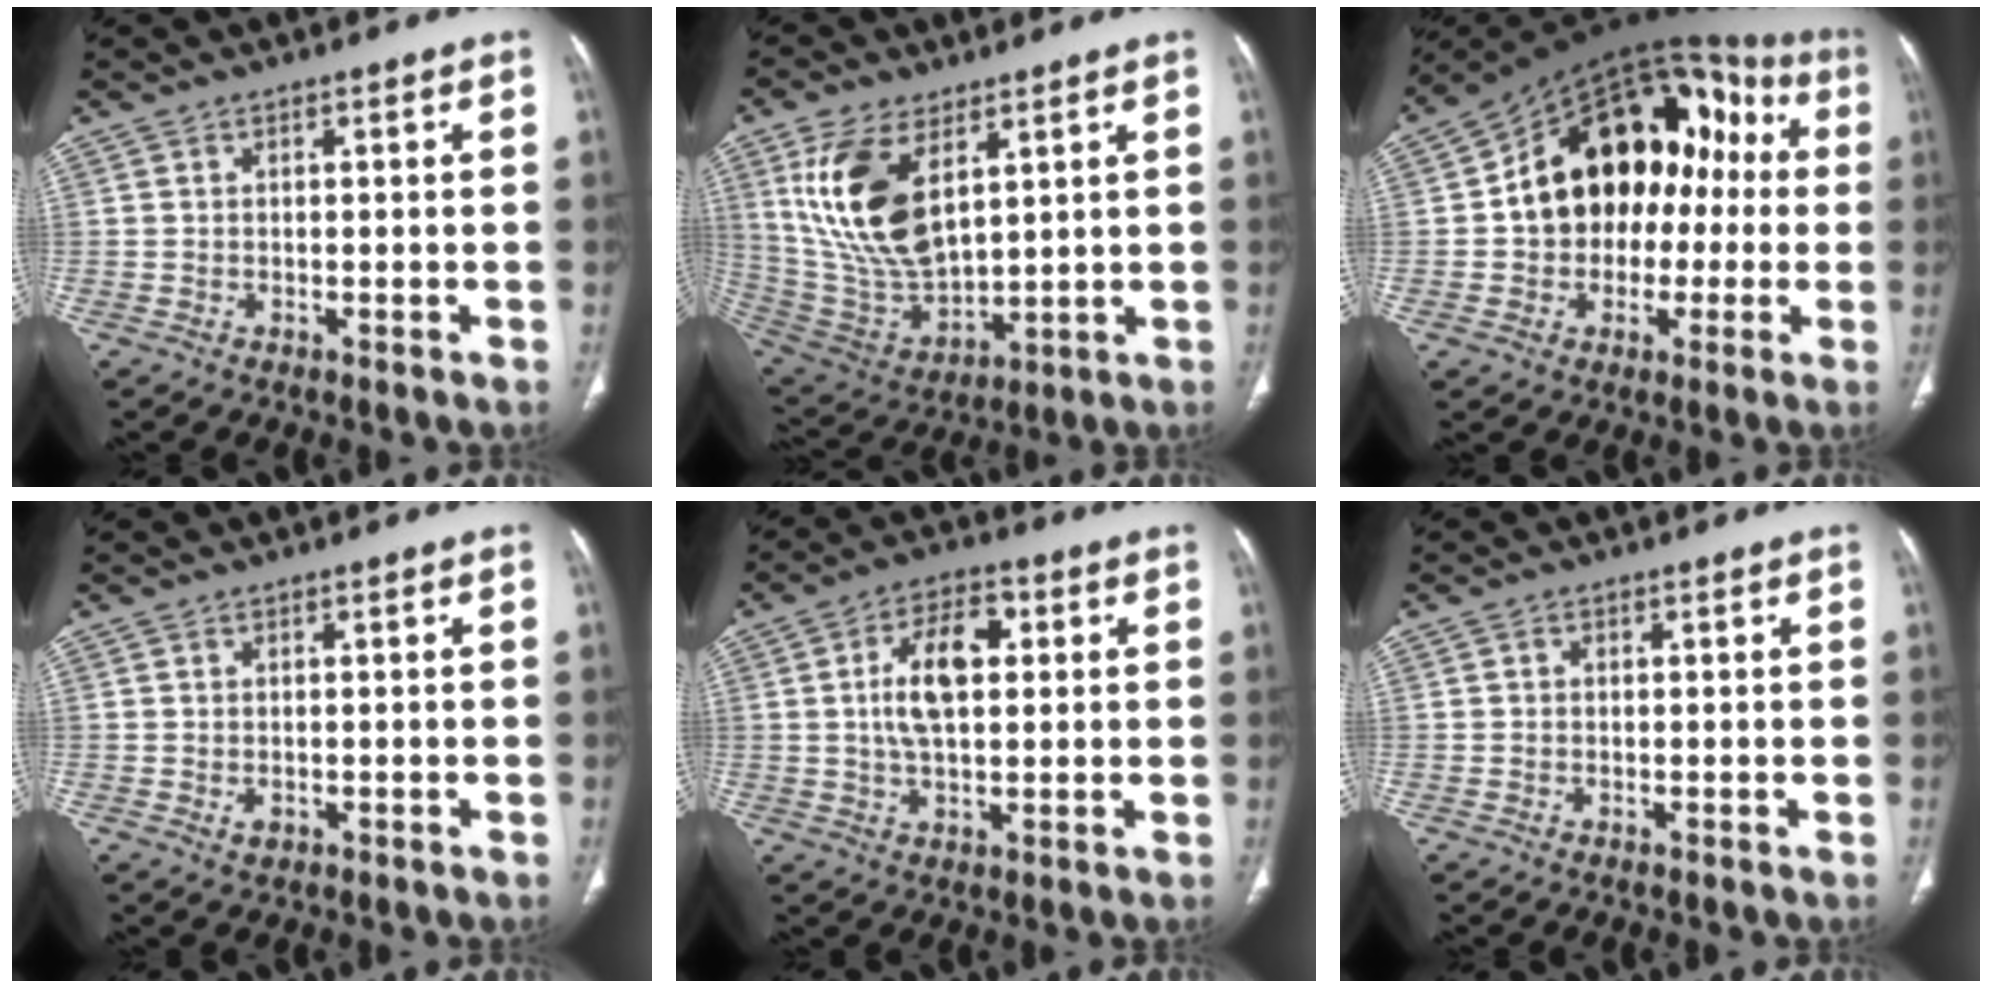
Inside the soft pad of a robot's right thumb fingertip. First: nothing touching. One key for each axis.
{"total": 17.5, "fx": 6.6, "fy": 9.1, "fz": 13.4, "tx": -0.253, "ty": -0.028, "tz": 0.145}
{"total": 22.6, "fx": 0.3, "fy": 15.8, "fz": 16.2, "tx": -0.198, "ty": 0.058, "tz": 0.005}
{"total": 1.5, "fx": -0.3, "fy": 1.1, "fz": 1.0, "tx": -0.012, "ty": -0.001, "tz": 0.001}
{"total": 10.6, "fx": 1.8, "fy": 5.6, "fz": 8.9, "tx": -0.150, "ty": 0.010, "tz": 0.029}
{"total": 0.6, "fx": 0.0, "fy": 0.5, "fz": 0.3, "tx": -0.001, "ty": 0.003, "tz": 0.000}